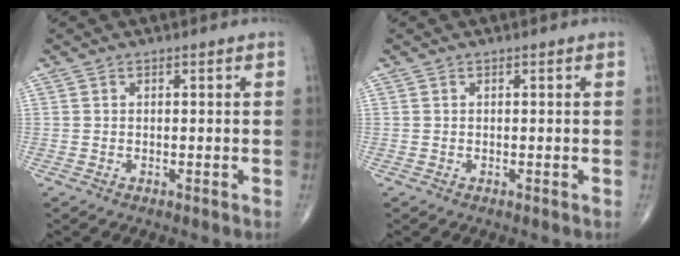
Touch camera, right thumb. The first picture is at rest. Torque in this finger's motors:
{"motor_torque": [-0.05, 0.04, -0.02, -0.02, 0.01]}